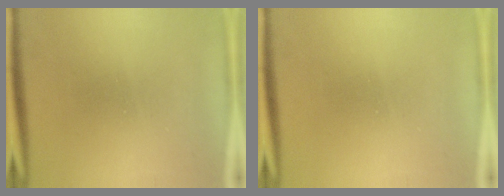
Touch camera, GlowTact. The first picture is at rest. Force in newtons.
{"total": 0.0}